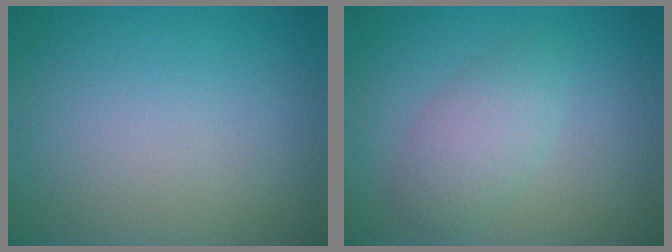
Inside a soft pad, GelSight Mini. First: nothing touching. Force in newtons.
{"total": 2.9, "press": 2.9, "slide": 0.2}